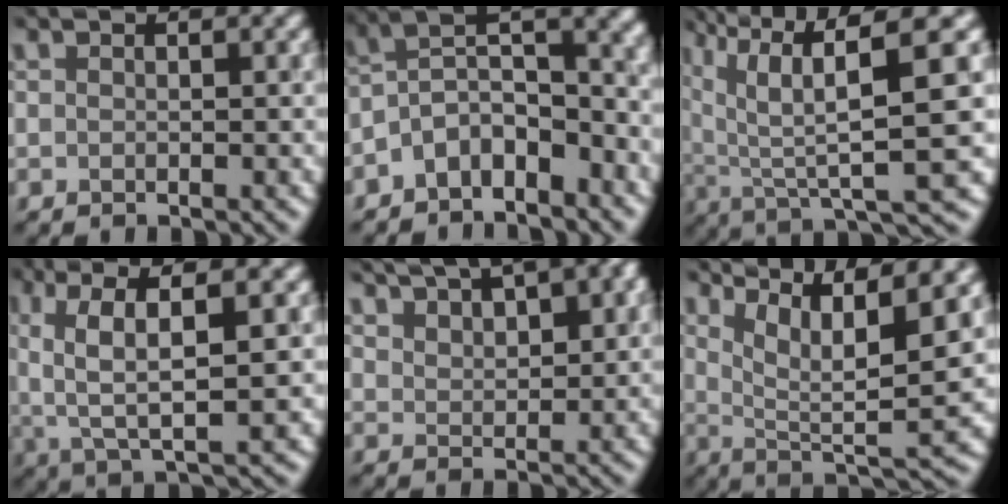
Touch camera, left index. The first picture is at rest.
{"total": 6.0, "force": [-4.5, 1.8, 3.6], "torque": [-0.074, 0.001, -0.054]}
{"total": 9.1, "force": [3.0, 1.1, 8.5], "torque": [-0.178, 0.000, 0.111]}
{"total": 5.3, "force": [0.9, 0.9, 5.1], "torque": [-0.129, -0.008, 0.054]}
{"total": 9.9, "force": [7.1, 3.5, 6.0], "torque": [-0.126, 0.031, 0.125]}
{"total": 9.5, "force": [4.4, 1.3, 8.3], "torque": [-0.152, -0.003, 0.118]}